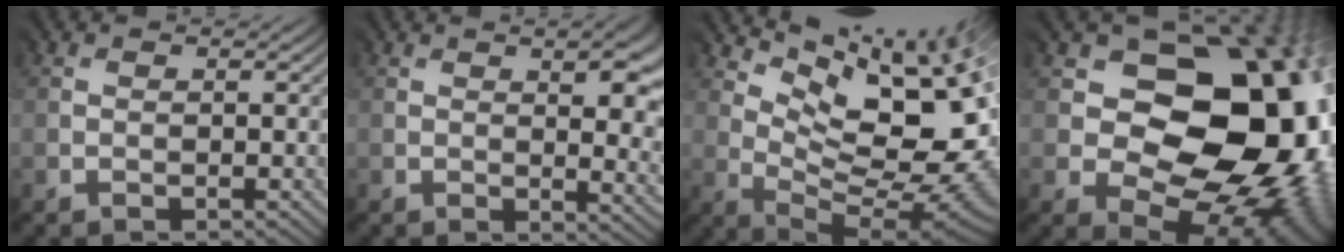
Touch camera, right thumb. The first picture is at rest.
{"total": 8.3, "force": [0.7, 2.9, 7.7], "torque": [-0.084, 0.016, 0.012]}
{"total": 12.5, "force": [4.9, 4.7, 10.4], "torque": [-0.172, -0.002, 0.107]}
{"total": 18.6, "force": [-0.3, 13.9, 12.4], "torque": [-0.129, -0.024, 0.010]}